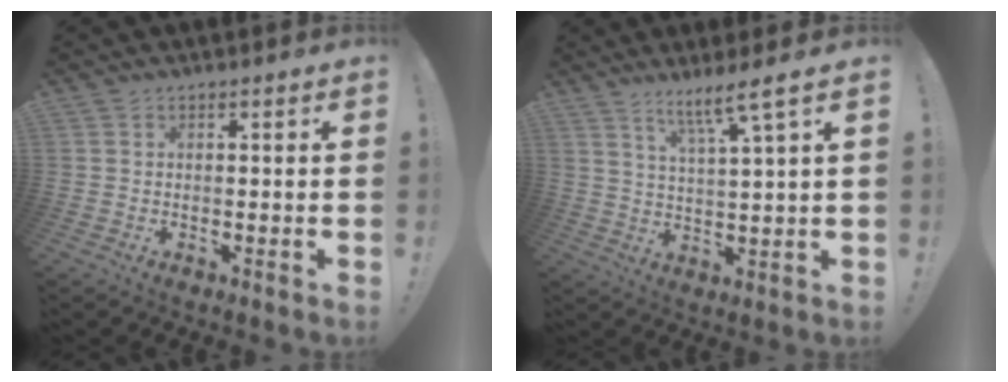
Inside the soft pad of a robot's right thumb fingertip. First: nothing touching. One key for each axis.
{"total": 7.3, "fx": 5.3, "fy": -0.7, "fz": 5.0, "tx": -0.077, "ty": -0.034, "tz": 0.081}